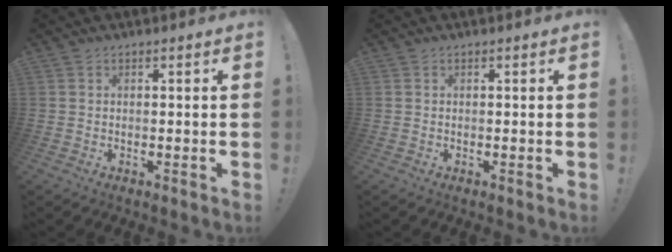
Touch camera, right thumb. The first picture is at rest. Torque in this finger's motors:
{"motor_torque": [0.00, 0.00, 0.00, 0.00, 0.00]}